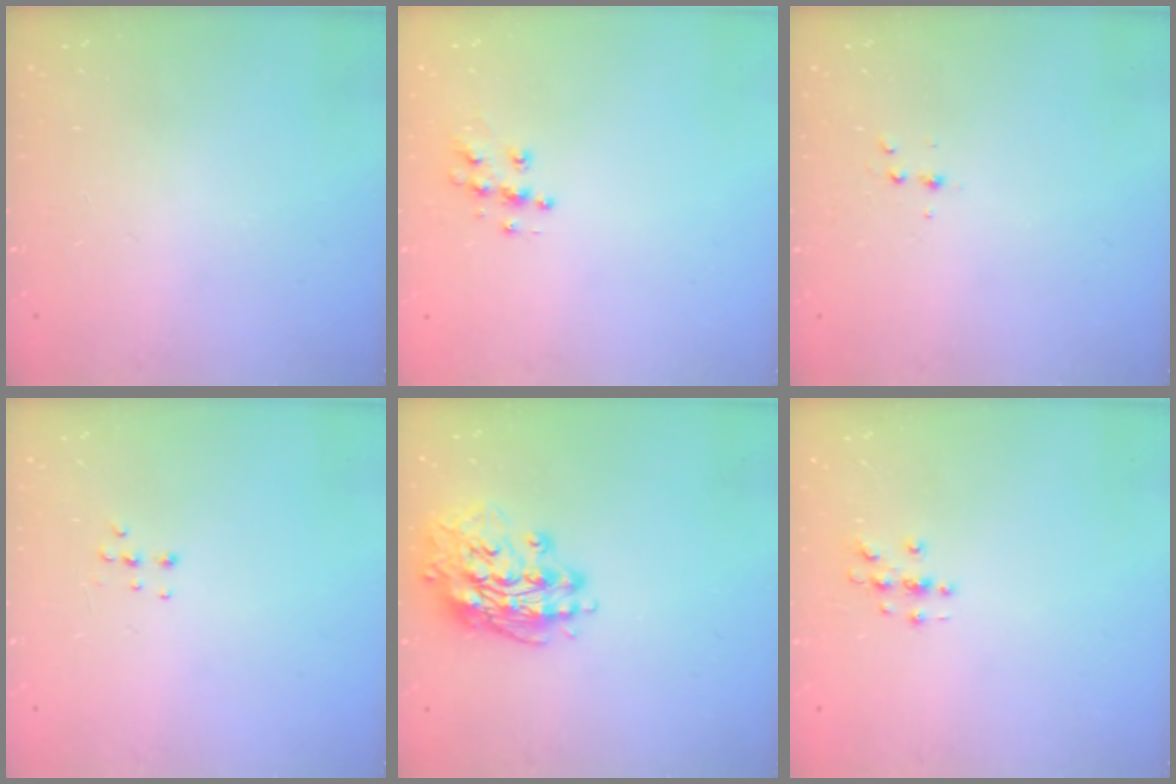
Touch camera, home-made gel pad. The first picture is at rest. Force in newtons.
{"total": 8.0, "press": 8.0, "slide": 0.4}
{"total": 4.0, "press": 3.9, "slide": 1.0}
{"total": 5.7, "press": 5.6, "slide": 1.0}
{"total": 15.4, "press": 15.2, "slide": 2.6}
{"total": 2.9, "press": 2.9, "slide": 0.3}